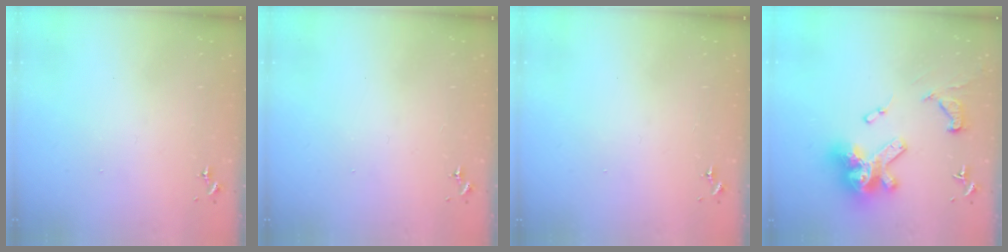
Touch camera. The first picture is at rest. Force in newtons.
{"total": 0.0}
{"total": 0.0}
{"total": 20.0, "press": 19.9, "slide": 2.0}